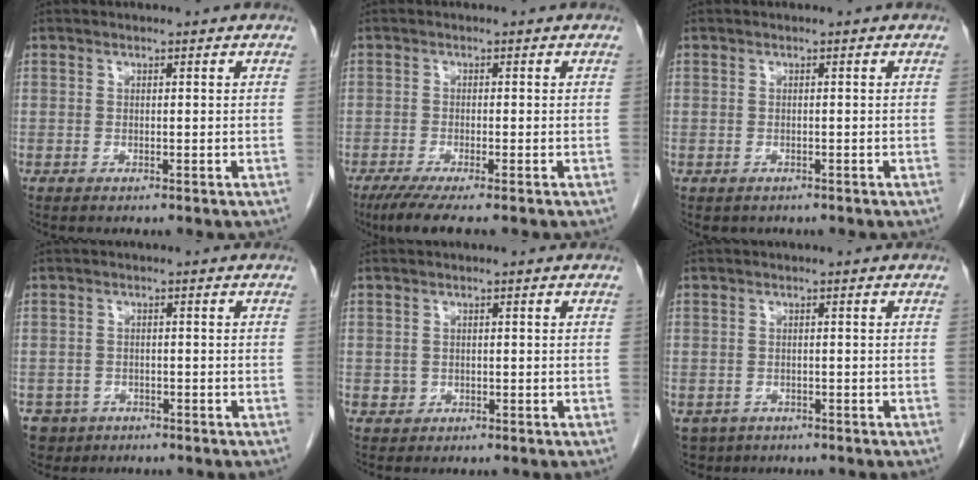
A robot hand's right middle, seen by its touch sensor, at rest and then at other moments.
{"total": 5.4, "force": [-4.1, -0.1, 3.5], "torque": [-0.058, -0.016, -0.069]}
{"total": 1.0, "force": [-0.8, 0.7, 0.1], "torque": [-0.011, 0.000, -0.008]}
{"total": 4.0, "force": [-2.5, 3.1, 0.0], "torque": [0.003, 0.006, -0.039]}
{"total": 1.0, "force": [-0.2, 1.0, 0.2], "torque": [-0.002, 0.003, 0.000]}
{"total": 3.8, "force": [-2.4, 2.9, 0.6], "torque": [-0.007, 0.002, -0.035]}